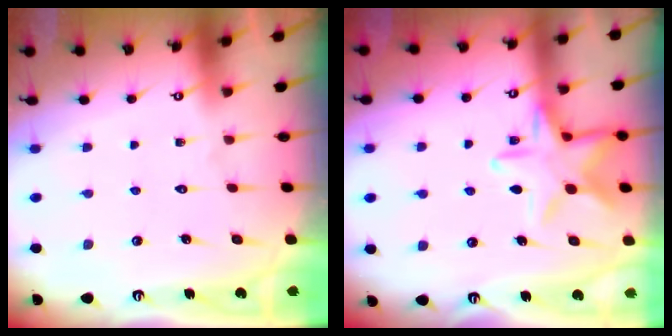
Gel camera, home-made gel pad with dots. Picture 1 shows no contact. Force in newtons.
{"total": 14.4, "press": 14.4, "slide": 1.1}